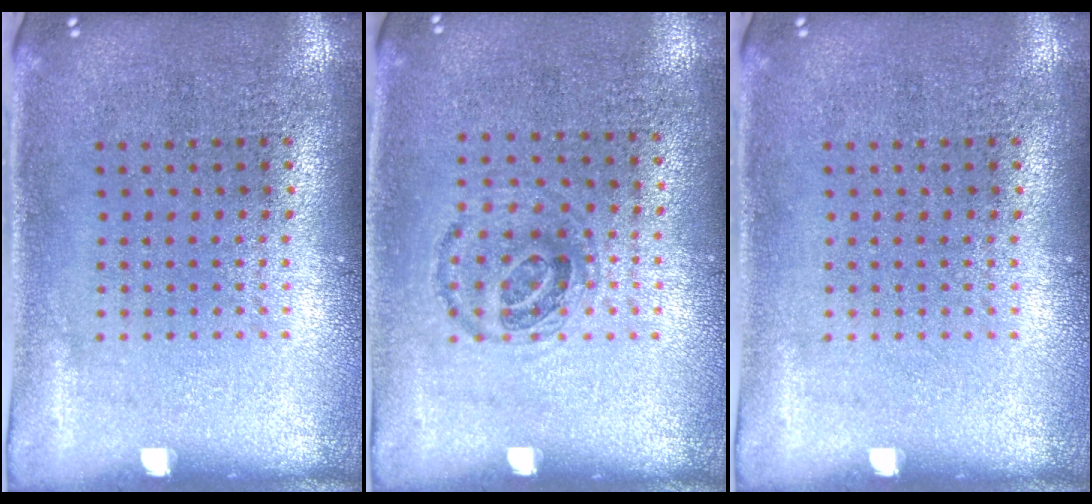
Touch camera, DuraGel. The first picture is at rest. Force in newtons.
{"total": 0.9, "press": 0.8, "slide": 0.5}
{"total": 0.0}